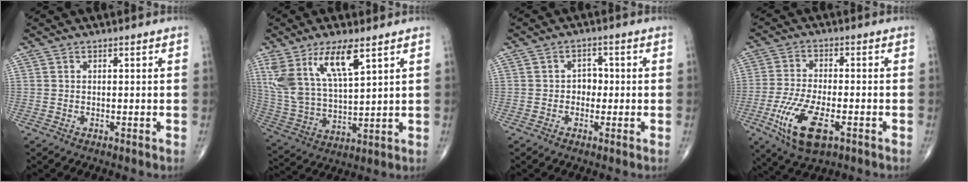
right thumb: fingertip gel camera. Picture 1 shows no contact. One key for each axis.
{"total": 14.7, "fx": 7.7, "fy": 5.2, "fz": 11.4, "tx": -0.231, "ty": -0.028, "tz": 0.159}
{"total": 2.8, "fx": -0.4, "fy": 2.2, "fz": 1.6, "tx": 0.001, "ty": 0.011, "tz": -0.015}
{"total": 11.8, "fx": -4.7, "fy": 4.8, "fz": 9.7, "tx": -0.200, "ty": 0.001, "tz": -0.082}